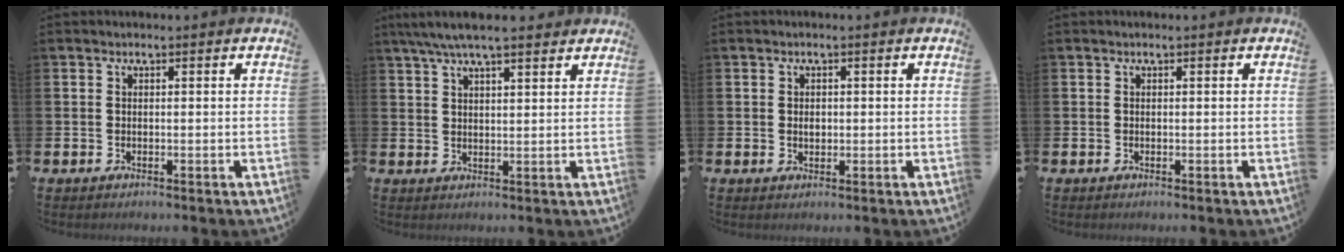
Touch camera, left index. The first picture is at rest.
{"total": 6.0, "force": [5.2, 1.0, 2.9], "torque": [-0.069, -0.008, 0.094]}
{"total": 1.2, "force": [0.2, 0.9, 0.8], "torque": [-0.005, 0.002, -0.002]}
{"total": 0.0}